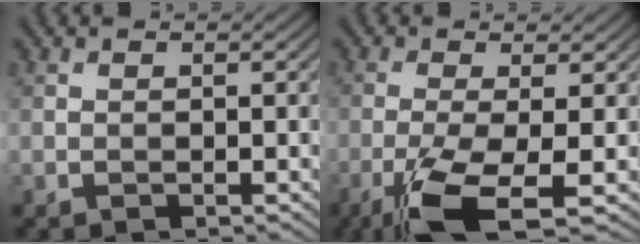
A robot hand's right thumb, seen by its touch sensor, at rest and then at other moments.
{"total": 8.5, "force": [-4.1, 1.9, 7.2], "torque": [-0.138, -0.009, -0.083]}